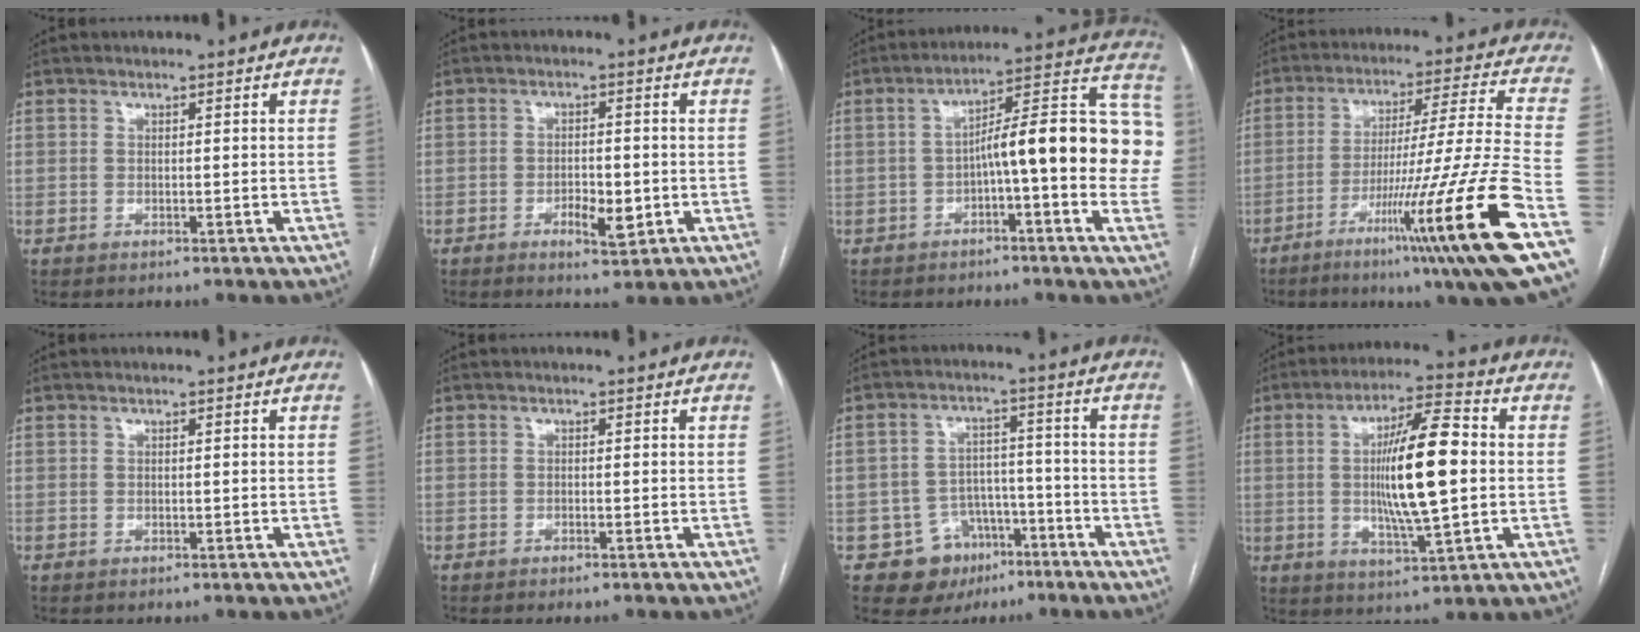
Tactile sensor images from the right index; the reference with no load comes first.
{"total": 4.6, "force": [-1.5, 1.7, 4.1], "torque": [-0.067, 0.000, -0.015]}
{"total": 17.7, "force": [-0.9, 3.1, 17.4], "torque": [-0.224, 0.051, -0.011]}
{"total": 23.6, "force": [-10.4, -1.5, 21.1], "torque": [-0.294, -0.027, -0.166]}
{"total": 0.0}
{"total": 1.0, "force": [-0.8, 0.0, 0.5], "torque": [-0.011, -0.002, -0.013]}
{"total": 8.6, "force": [-4.5, 7.1, 1.9], "torque": [-0.021, 0.020, -0.058]}
{"total": 13.9, "force": [0.5, 1.9, 13.7], "torque": [-0.241, 0.005, 0.006]}